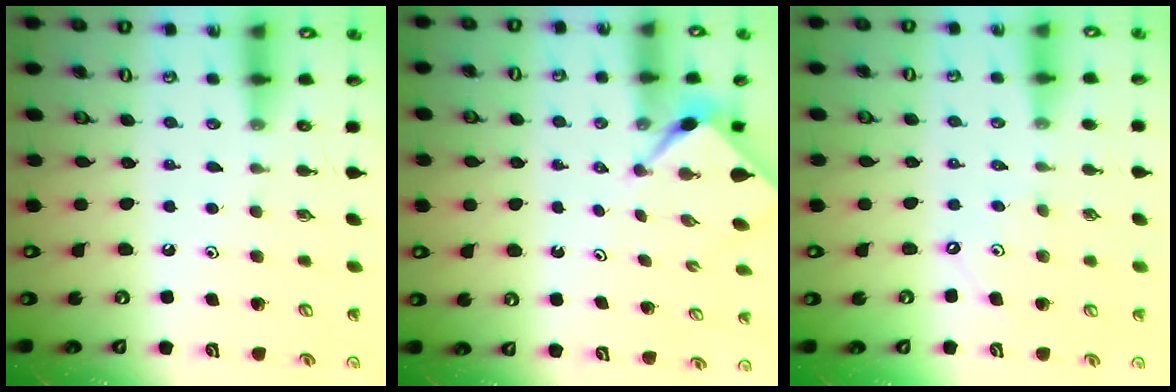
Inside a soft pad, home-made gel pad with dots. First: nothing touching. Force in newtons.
{"total": 2.4, "press": 2.3, "slide": 0.3}
{"total": 2.9, "press": 2.8, "slide": 0.5}